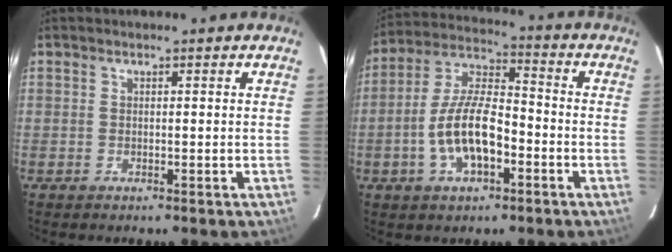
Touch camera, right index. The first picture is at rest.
{"total": 12.5, "force": [-4.1, 5.3, 10.6], "torque": [-0.217, 0.011, -0.072]}